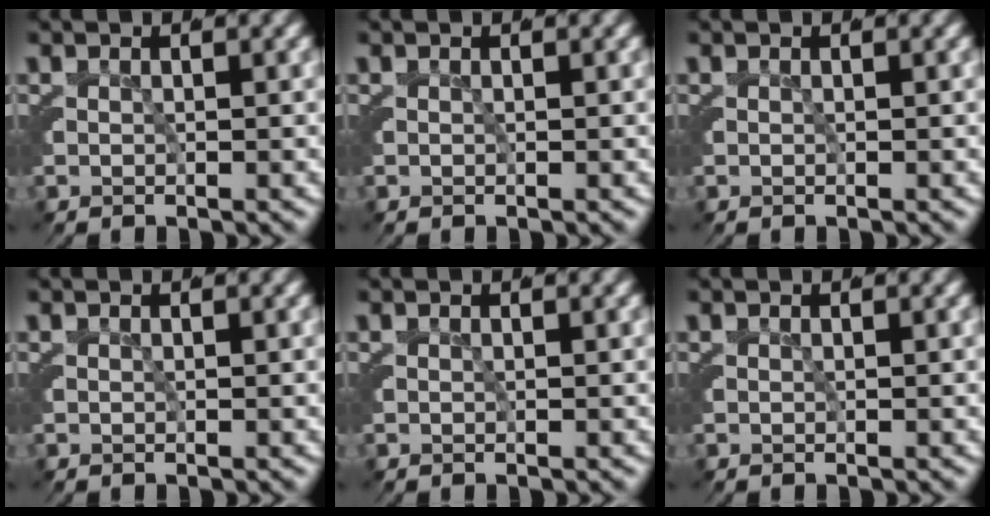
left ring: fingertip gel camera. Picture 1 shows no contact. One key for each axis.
{"total": 0.0}
{"total": 0.0}
{"total": 0.0}
{"total": 0.0}
{"total": 0.0}